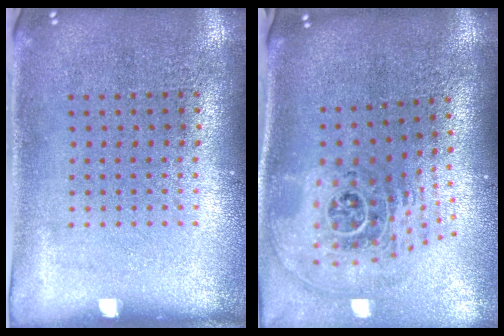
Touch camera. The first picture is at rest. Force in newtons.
{"total": 2.7, "press": 1.9, "slide": 1.9}